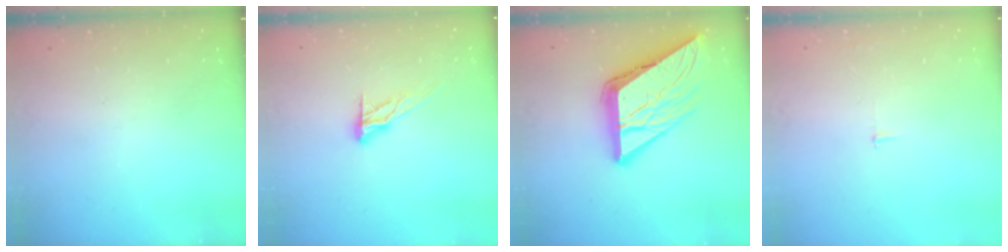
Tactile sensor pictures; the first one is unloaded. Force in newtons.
{"total": 8.2, "press": 8.2, "slide": 0.2}
{"total": 16.6, "press": 16.5, "slide": 1.7}
{"total": 2.3, "press": 2.3, "slide": 0.2}